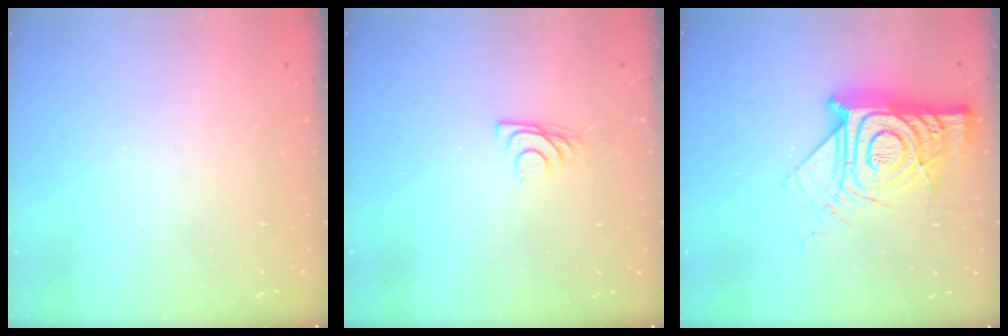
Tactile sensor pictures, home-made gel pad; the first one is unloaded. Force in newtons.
{"total": 6.8, "press": 6.8, "slide": 0.6}
{"total": 17.1, "press": 17.0, "slide": 1.5}